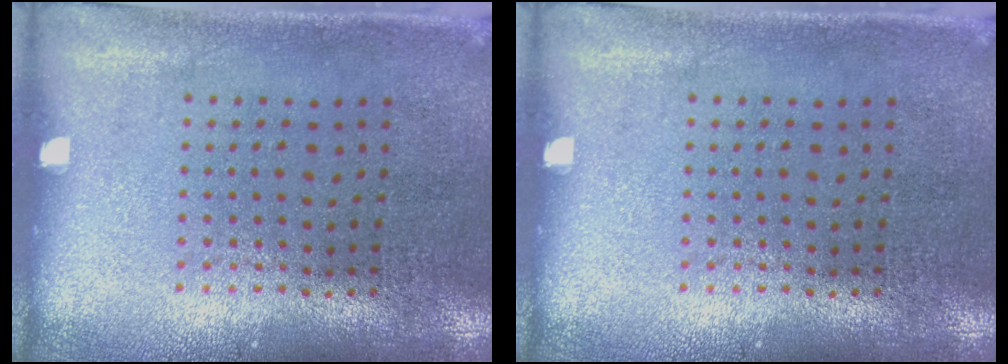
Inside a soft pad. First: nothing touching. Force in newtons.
{"total": 0.0}